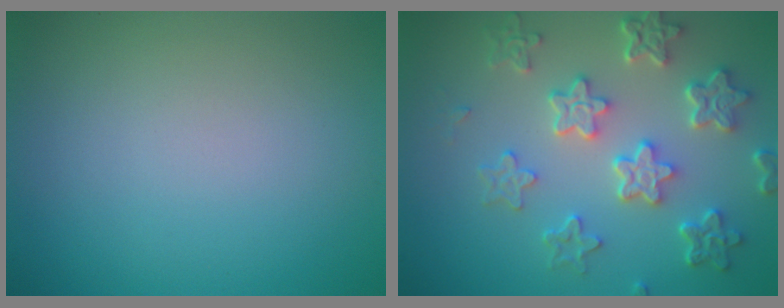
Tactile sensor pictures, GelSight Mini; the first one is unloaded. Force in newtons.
{"total": 5.8, "press": 4.6, "slide": 3.6}